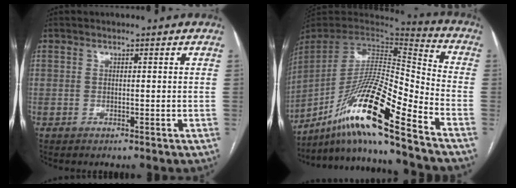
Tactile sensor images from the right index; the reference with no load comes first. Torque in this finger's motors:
{"motor_torque": [-0.08, -0.25, 0.43, 0.13]}